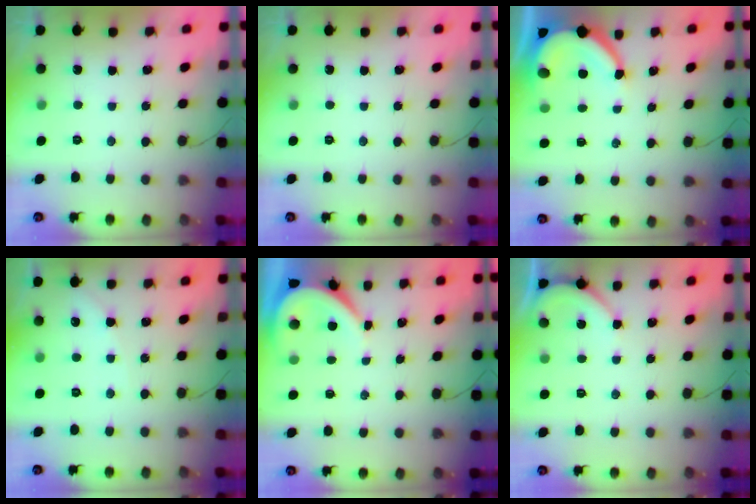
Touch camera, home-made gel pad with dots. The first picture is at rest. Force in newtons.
{"total": 0.0}
{"total": 7.6, "press": 7.6, "slide": 0.6}
{"total": 4.3, "press": 4.2, "slide": 0.6}
{"total": 4.1, "press": 4.1, "slide": 0.5}
{"total": 3.2, "press": 3.1, "slide": 0.3}